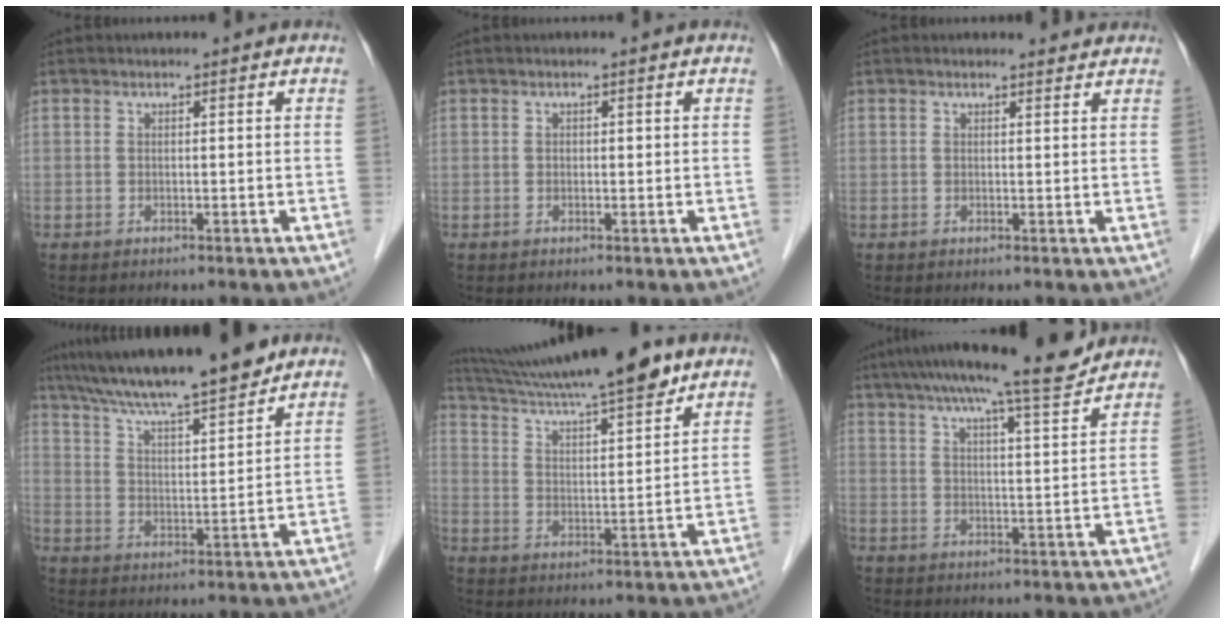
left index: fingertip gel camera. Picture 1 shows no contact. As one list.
[{"total": 0.6, "force": [0.1, 0.4, 0.4], "torque": [-0.007, 0.003, 0.000]}, {"total": 1.6, "force": [1.5, 0.4, -0.1], "torque": [-0.009, -0.001, 0.013]}, {"total": 16.0, "force": [13.7, 0.9, 8.2], "torque": [-0.136, 0.016, 0.222]}, {"total": 18.7, "force": [15.8, 1.1, 9.9], "torque": [-0.172, 0.018, 0.252]}, {"total": 13.0, "force": [11.3, 0.0, 6.3], "torque": [-0.101, 0.006, 0.160]}]